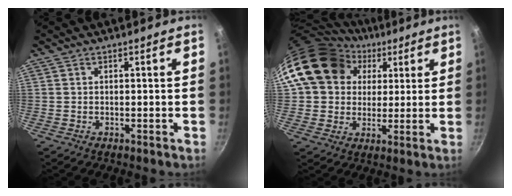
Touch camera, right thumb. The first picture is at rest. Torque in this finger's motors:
{"motor_torque": [1.97, 2.16, 0.70, -0.65, 0.19]}